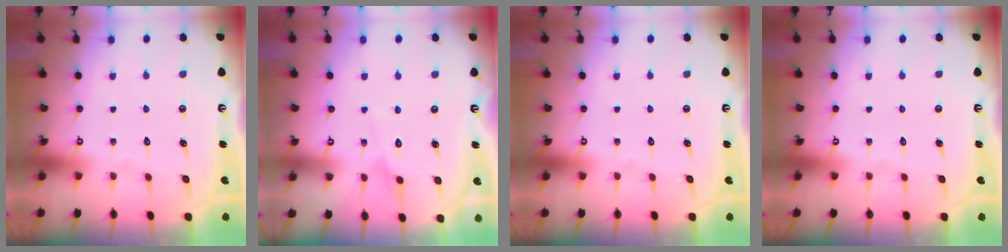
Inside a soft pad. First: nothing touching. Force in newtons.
{"total": 2.7, "press": 2.7, "slide": 0.3}
{"total": 0.0}
{"total": 0.0}